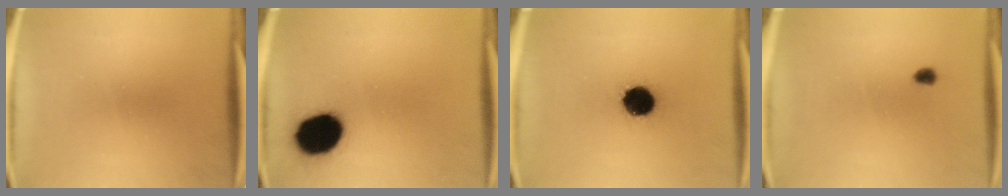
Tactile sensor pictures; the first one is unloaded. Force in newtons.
{"total": 16.2}
{"total": 12.5}
{"total": 1.7}